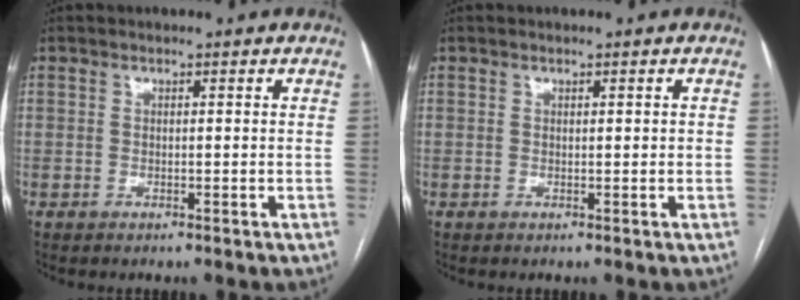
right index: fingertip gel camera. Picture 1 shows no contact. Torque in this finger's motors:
{"motor_torque": [-0.05, 0.10, -0.03, -0.01]}